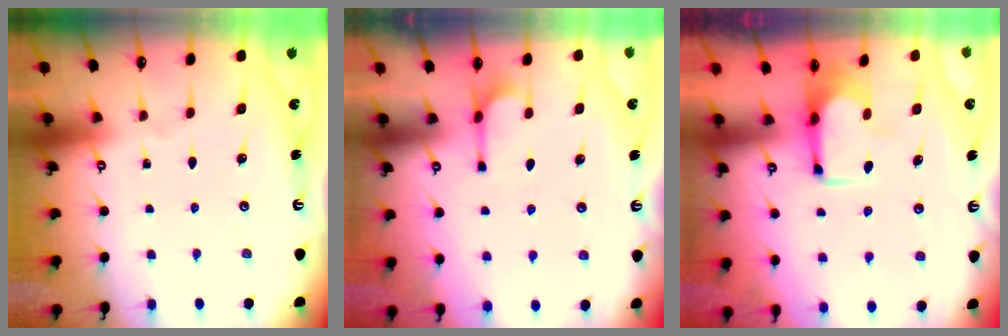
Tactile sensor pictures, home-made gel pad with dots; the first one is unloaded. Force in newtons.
{"total": 1.1, "press": 0.1, "slide": 1.1}
{"total": 3.2, "press": 3.2, "slide": 0.5}